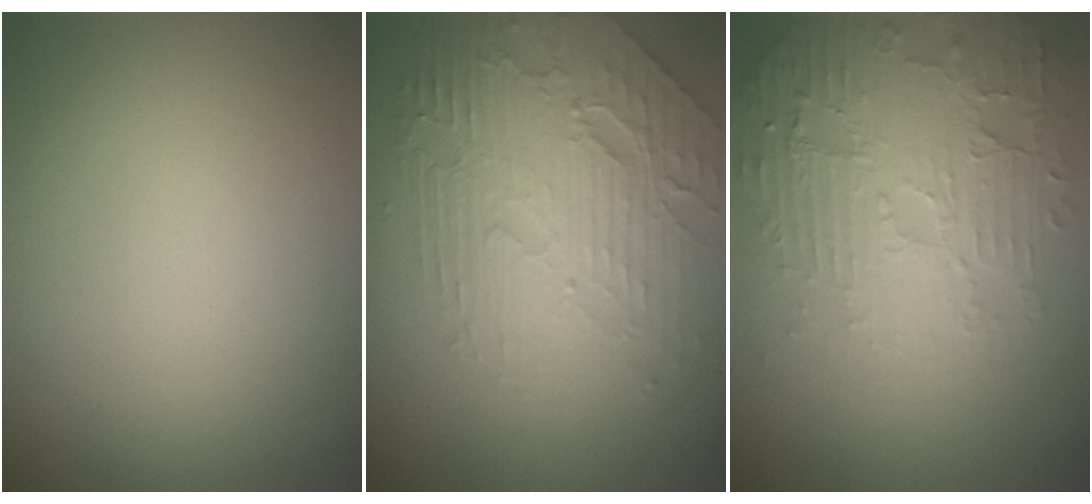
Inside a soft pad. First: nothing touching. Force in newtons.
{"total": 6.2, "press": 4.6, "slide": 4.1}
{"total": 5.1, "press": 3.8, "slide": 3.4}